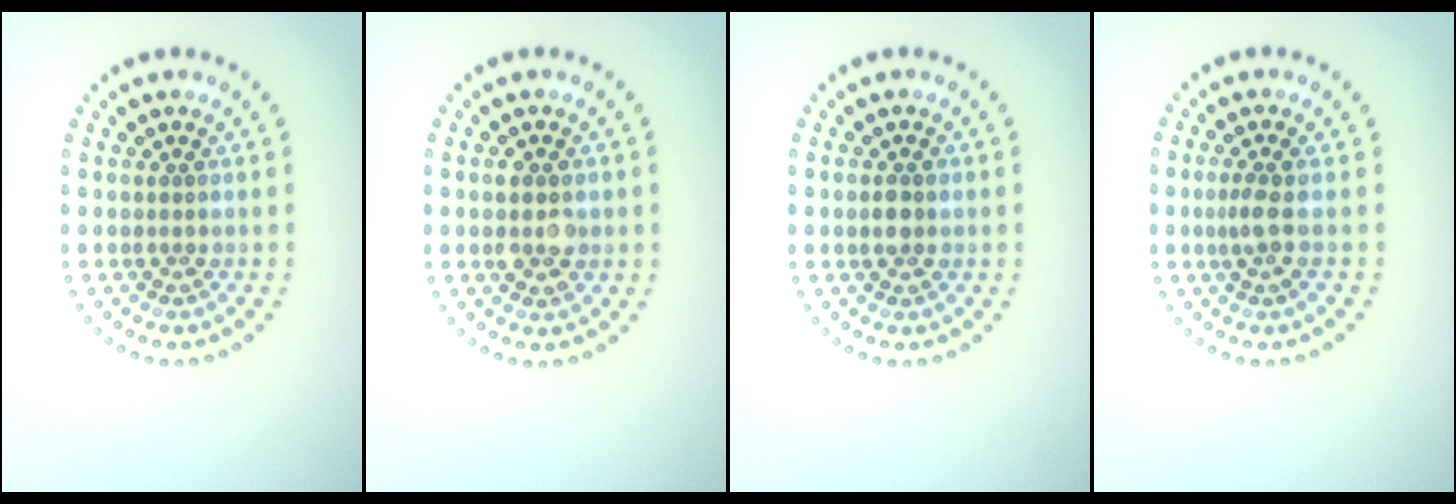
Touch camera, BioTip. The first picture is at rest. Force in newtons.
{"total": 2.5, "press": 2.5, "slide": 0.2}
{"total": 1.9, "press": 1.9, "slide": 0.1}
{"total": 1.9, "press": 1.5, "slide": 1.2}